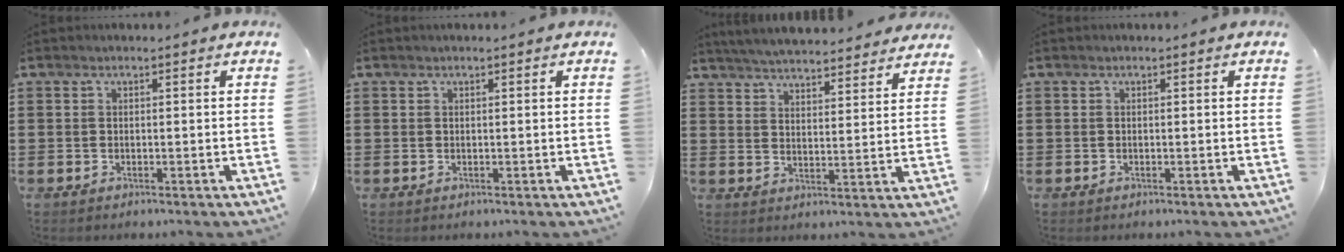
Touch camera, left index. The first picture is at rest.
{"total": 0.0}
{"total": 5.0, "force": [4.9, -0.2, 0.6], "torque": [-0.033, -0.030, 0.086]}
{"total": 0.0}